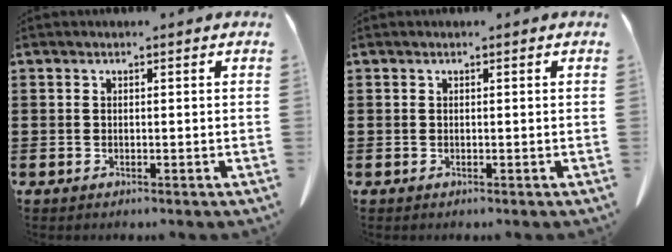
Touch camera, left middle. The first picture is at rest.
{"total": 0.0}